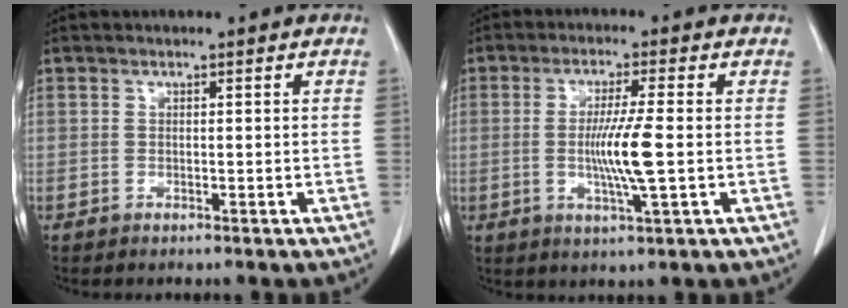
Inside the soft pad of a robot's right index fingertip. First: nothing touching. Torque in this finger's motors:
{"motor_torque": [0.69, 0.54, 0.21, 0.10]}